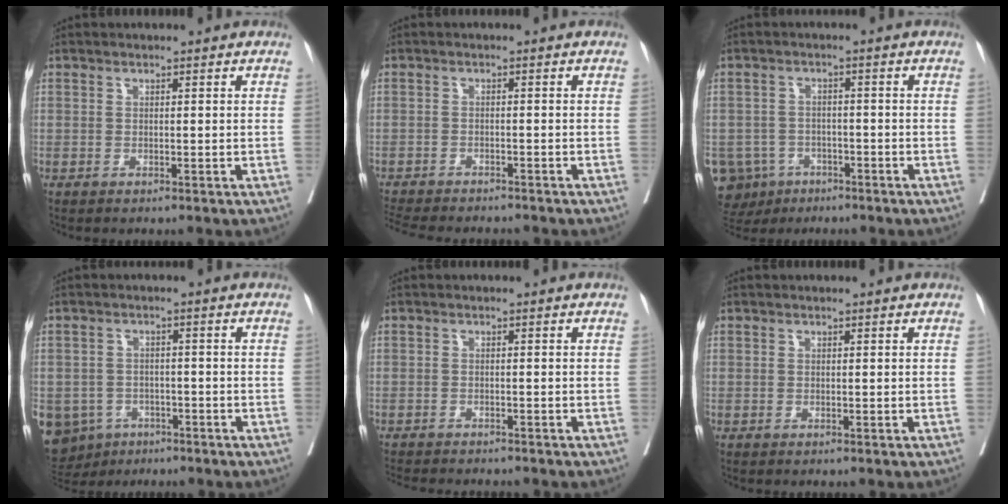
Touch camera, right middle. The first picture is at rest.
{"total": 11.7, "force": [-10.5, 2.3, 4.5], "torque": [-0.087, -0.013, -0.143]}
{"total": 9.6, "force": [-5.1, 7.8, 2.3], "torque": [-0.068, 0.001, -0.073]}
{"total": 10.7, "force": [-5.8, 8.6, 2.8], "torque": [-0.088, -0.001, -0.078]}
{"total": 8.1, "force": [-7.4, 1.3, 3.0], "torque": [-0.045, -0.009, -0.100]}
{"total": 0.0}